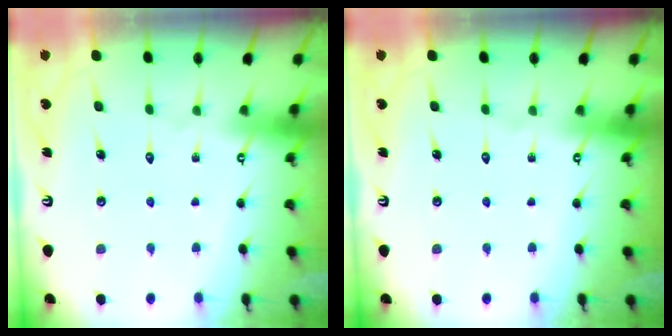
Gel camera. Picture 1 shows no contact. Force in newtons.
{"total": 0.0}